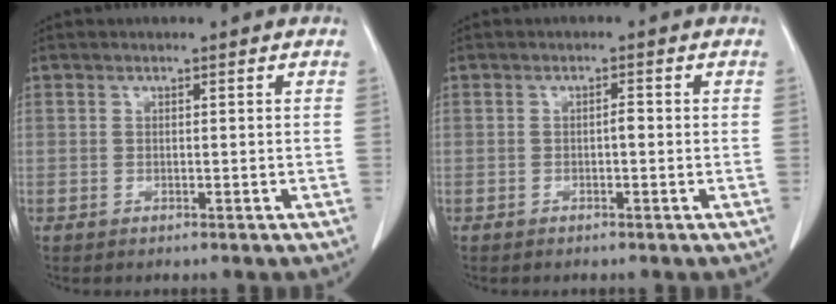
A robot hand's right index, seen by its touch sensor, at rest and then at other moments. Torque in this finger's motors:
{"motor_torque": [0.14, -0.10, 0.01, 0.01]}